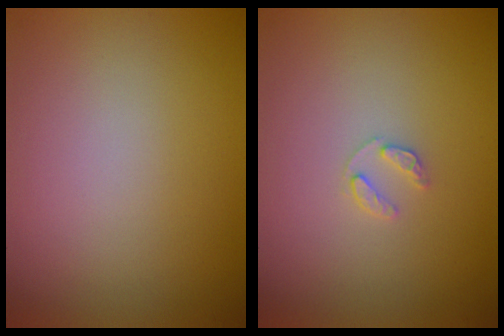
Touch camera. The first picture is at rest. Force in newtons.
{"total": 1.1, "press": 1.1, "slide": 0.2}